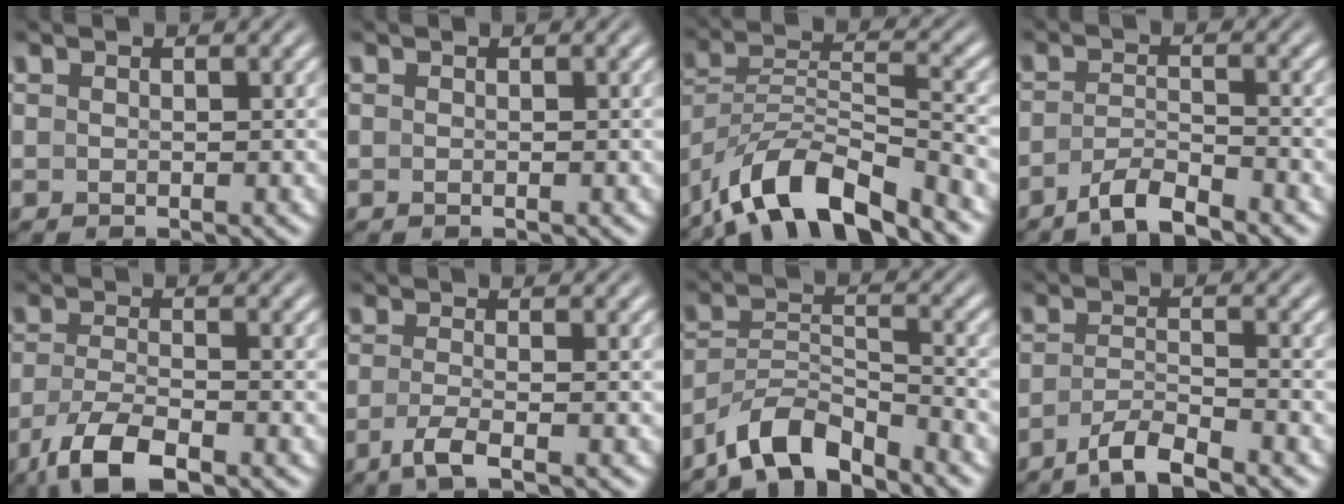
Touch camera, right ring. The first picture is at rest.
{"total": 0.0}
{"total": 7.8, "force": [-5.3, 3.6, 4.5], "torque": [-0.099, -0.036, -0.070]}
{"total": 3.2, "force": [-2.8, 0.7, 1.4], "torque": [-0.025, -0.005, -0.047]}
{"total": 5.2, "force": [-3.4, 1.7, 3.6], "torque": [-0.072, -0.018, -0.044]}
{"total": 2.8, "force": [-2.0, 0.0, 2.0], "torque": [-0.045, -0.013, -0.029]}
{"total": 5.8, "force": [-4.6, 2.3, 2.6], "torque": [-0.044, -0.010, -0.077]}
{"total": 3.5, "force": [-2.8, 0.9, 1.8], "torque": [-0.032, -0.006, -0.046]}